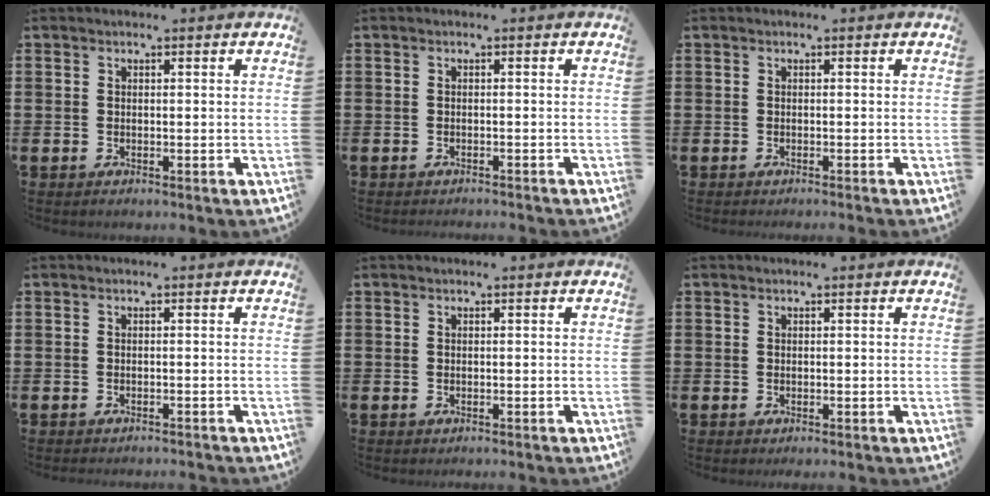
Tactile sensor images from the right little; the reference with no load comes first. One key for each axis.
{"total": 0.8, "fx": -0.8, "fy": -0.2, "fz": 0.0, "tx": 0.001, "ty": 0.000, "tz": -0.017}
{"total": 0.6, "fx": -0.5, "fy": -0.2, "fz": 0.0, "tx": 0.000, "ty": 0.000, "tz": -0.012}
{"total": 0.8, "fx": -0.8, "fy": -0.1, "fz": -0.1, "tx": 0.001, "ty": 0.001, "tz": -0.018}
{"total": 0.0}
{"total": 0.0}